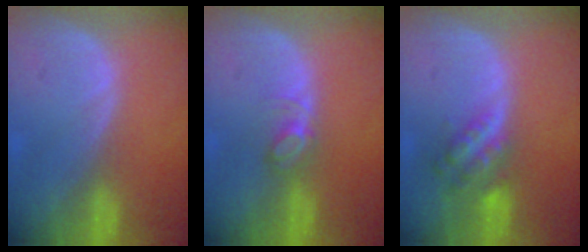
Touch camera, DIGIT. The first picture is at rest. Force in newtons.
{"total": 2.8, "press": 2.8, "slide": 0.4}
{"total": 6.0, "press": 5.2, "slide": 2.9}